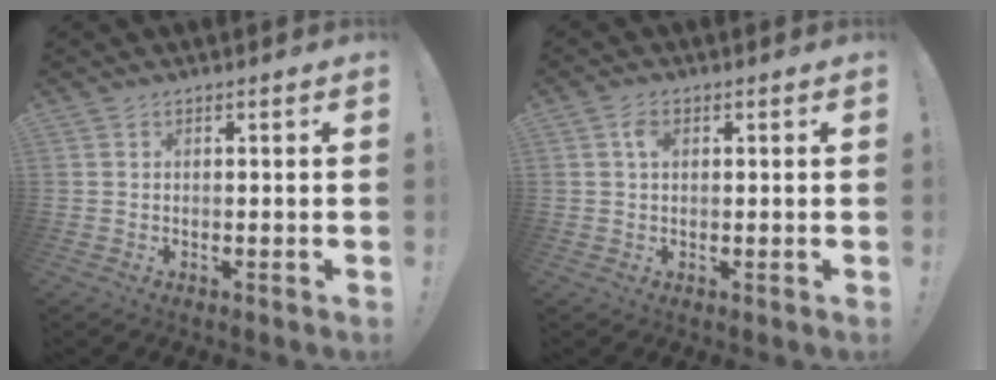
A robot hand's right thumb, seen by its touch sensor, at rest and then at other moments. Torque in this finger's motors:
{"motor_torque": [0.41, 0.53, 0.14, -0.11, -0.03]}